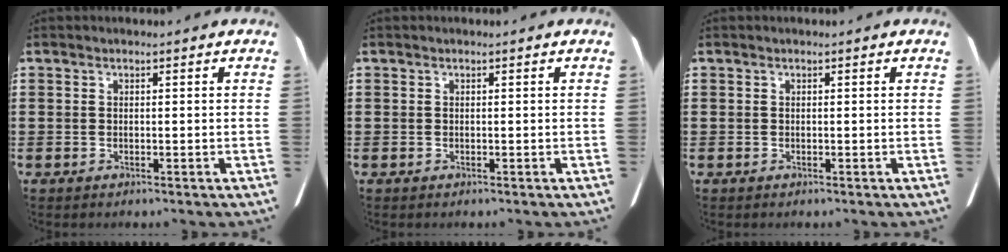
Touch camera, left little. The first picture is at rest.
{"total": 0.0}
{"total": 0.0}